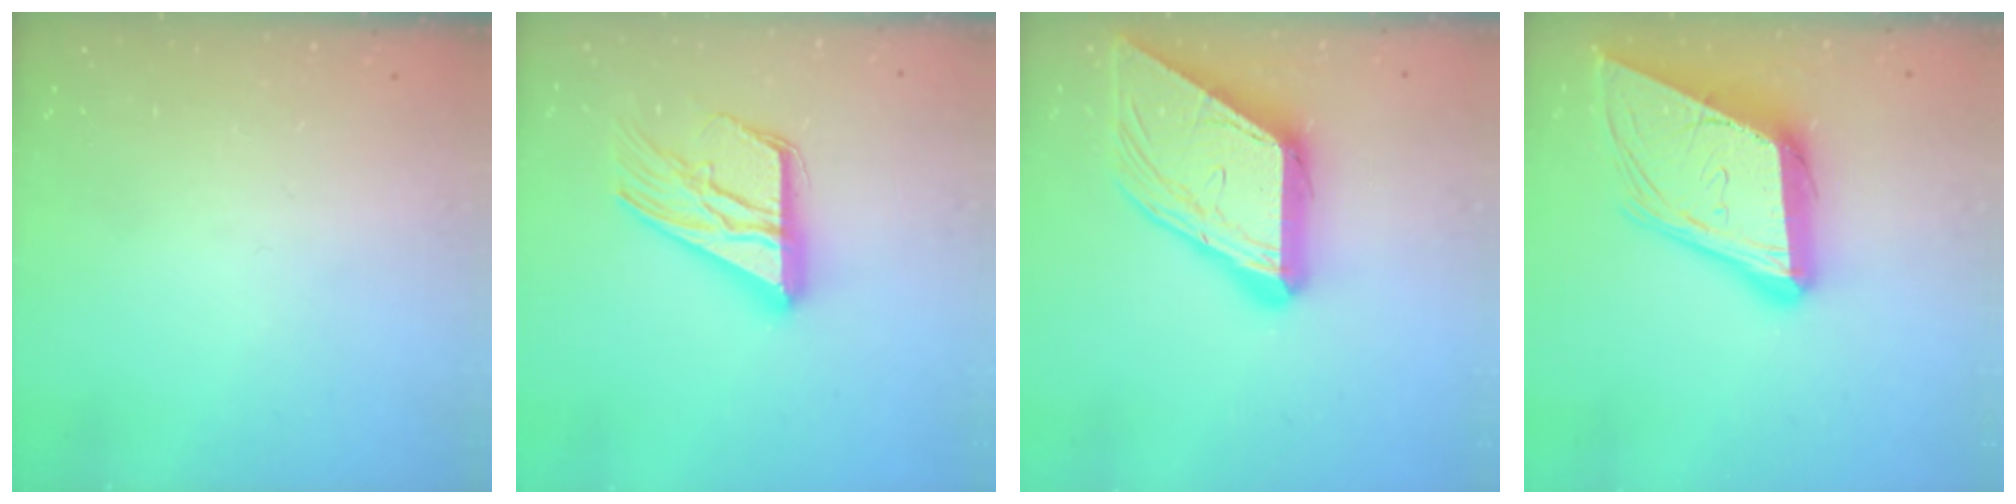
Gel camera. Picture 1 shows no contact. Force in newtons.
{"total": 19.1, "press": 19.0, "slide": 1.8}
{"total": 19.0, "press": 18.8, "slide": 2.2}
{"total": 19.2, "press": 18.6, "slide": 4.7}